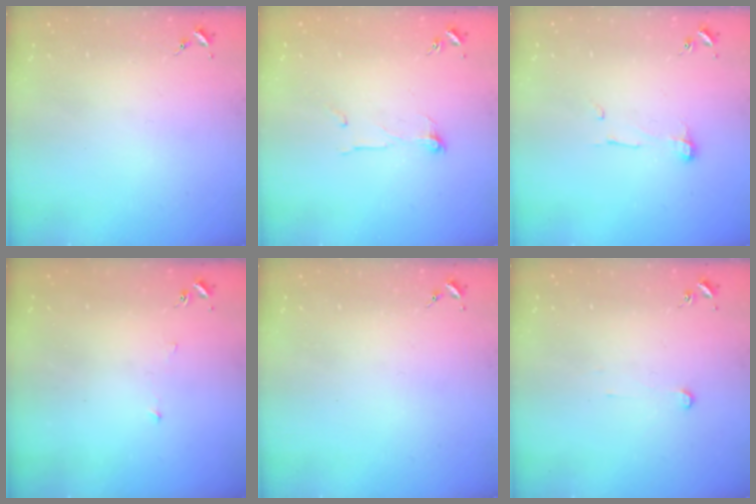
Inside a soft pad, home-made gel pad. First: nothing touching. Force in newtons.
{"total": 4.9, "press": 4.8, "slide": 0.4}
{"total": 5.4, "press": 5.4, "slide": 0.2}
{"total": 3.3, "press": 3.3, "slide": 0.3}
{"total": 0.0}
{"total": 2.6, "press": 2.6, "slide": 0.2}